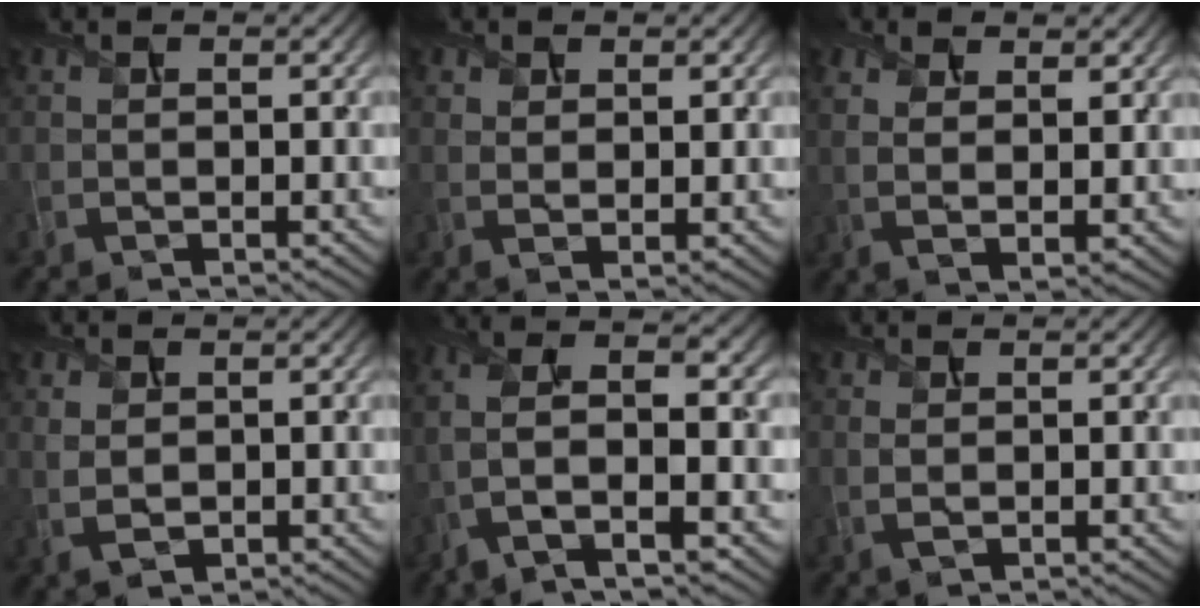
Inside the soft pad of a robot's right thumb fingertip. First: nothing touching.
{"total": 2.4, "force": [1.2, 1.2, 1.7], "torque": [-0.039, -0.004, 0.027]}
{"total": 5.6, "force": [2.7, 2.4, 4.2], "torque": [-0.089, -0.002, 0.047]}
{"total": 2.7, "force": [0.2, 1.9, 2.0], "torque": [-0.046, -0.004, 0.007]}
{"total": 9.2, "force": [-2.5, 3.4, 8.2], "torque": [-0.184, 0.016, -0.059]}
{"total": 1.4, "force": [0.1, 0.7, 1.2], "torque": [-0.031, -0.002, 0.003]}